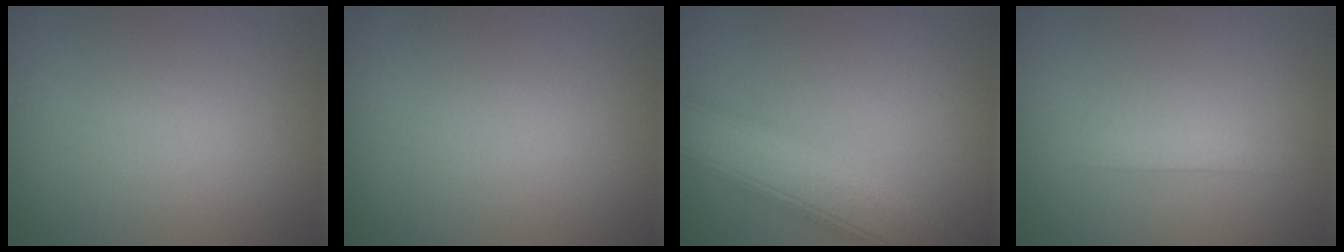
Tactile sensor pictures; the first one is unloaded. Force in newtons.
{"total": 0.0}
{"total": 8.5, "press": 8.5, "slide": 0.5}
{"total": 1.5, "press": 1.5, "slide": 0.1}